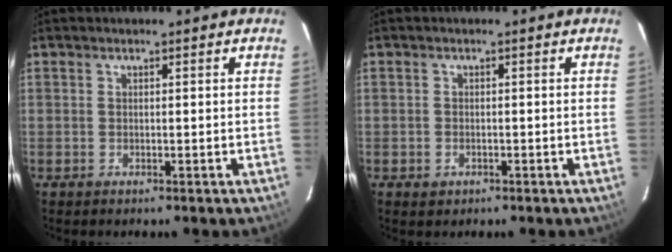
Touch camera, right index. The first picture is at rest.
{"total": 1.8, "force": [-0.8, 1.5, 0.5], "torque": [-0.010, 0.000, -0.009]}